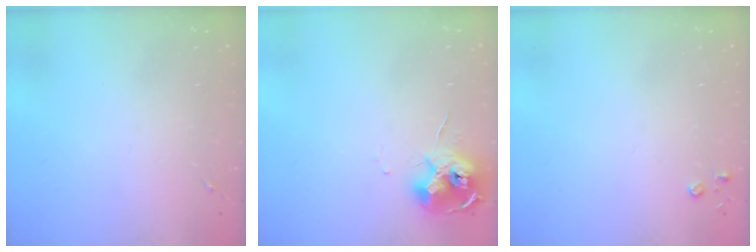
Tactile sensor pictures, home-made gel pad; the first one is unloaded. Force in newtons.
{"total": 12.0, "press": 11.9, "slide": 1.3}
{"total": 2.8, "press": 2.8, "slide": 0.3}